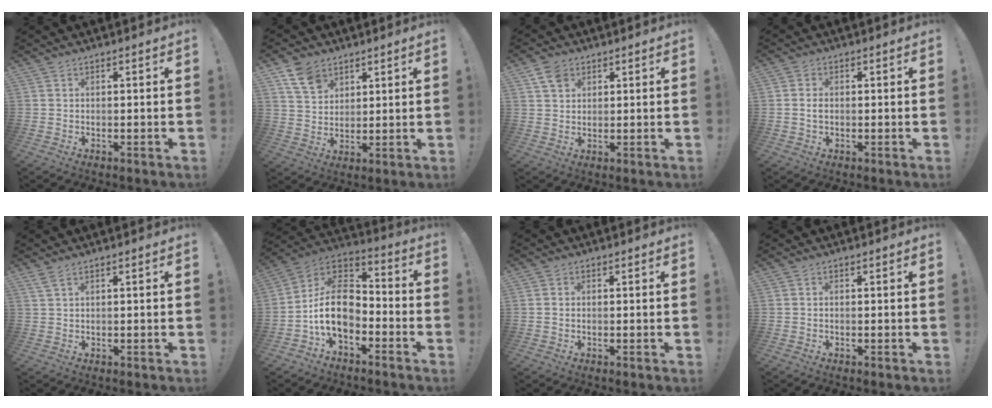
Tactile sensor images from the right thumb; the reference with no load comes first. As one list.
[{"total": 8.8, "force": [5.5, 6.0, 3.3], "torque": [-0.050, -0.027, 0.108]}, {"total": 5.0, "force": [2.9, 3.5, 2.1], "torque": [-0.031, -0.007, 0.054]}, {"total": 1.7, "force": [-0.1, 1.2, 1.2], "torque": [-0.014, 0.003, -0.003]}, {"total": 2.0, "force": [1.2, 0.3, 1.6], "torque": [-0.036, 0.001, 0.022]}, {"total": 15.7, "force": [-4.3, 10.5, 10.9], "torque": [-0.196, 0.024, -0.067]}, {"total": 0.6, "force": [0.1, 0.6, 0.1], "torque": [-0.001, 0.002, 0.003]}, {"total": 0.0}]